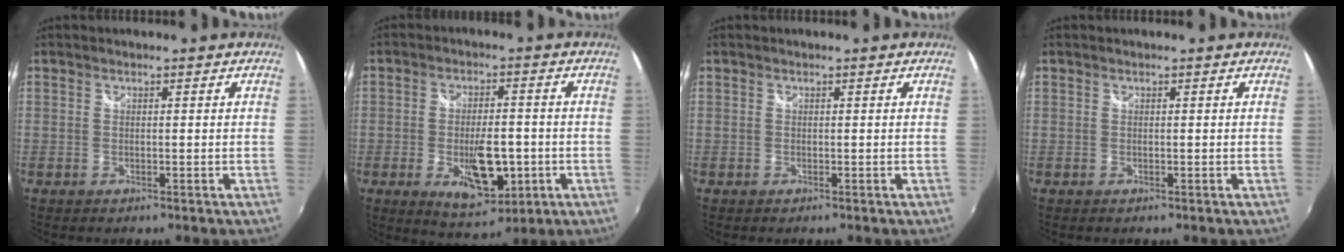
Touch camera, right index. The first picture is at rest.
{"total": 11.2, "force": [-3.3, 5.1, 9.5], "torque": [-0.167, -0.016, -0.044]}
{"total": 0.0}
{"total": 0.0}